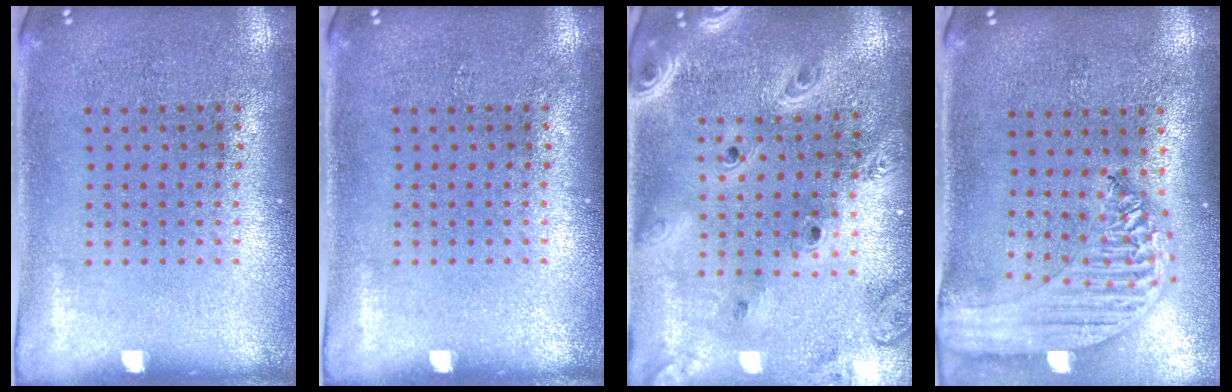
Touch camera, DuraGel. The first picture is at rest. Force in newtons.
{"total": 0.0}
{"total": 3.0, "press": 2.5, "slide": 1.6}
{"total": 2.2, "press": 2.0, "slide": 0.9}